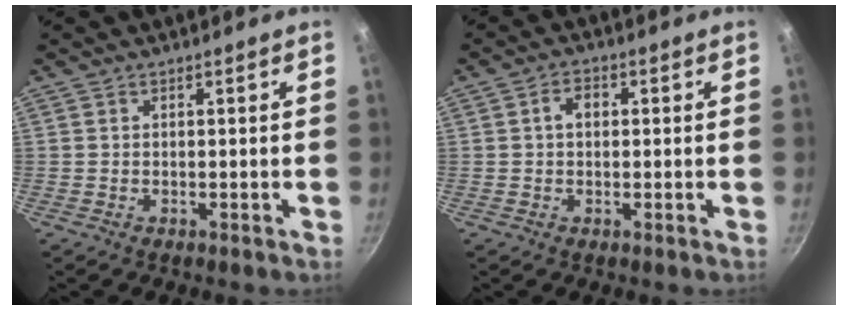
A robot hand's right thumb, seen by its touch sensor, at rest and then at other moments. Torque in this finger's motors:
{"motor_torque": [0.43, 1.44, 0.57, -0.05, 0.04]}